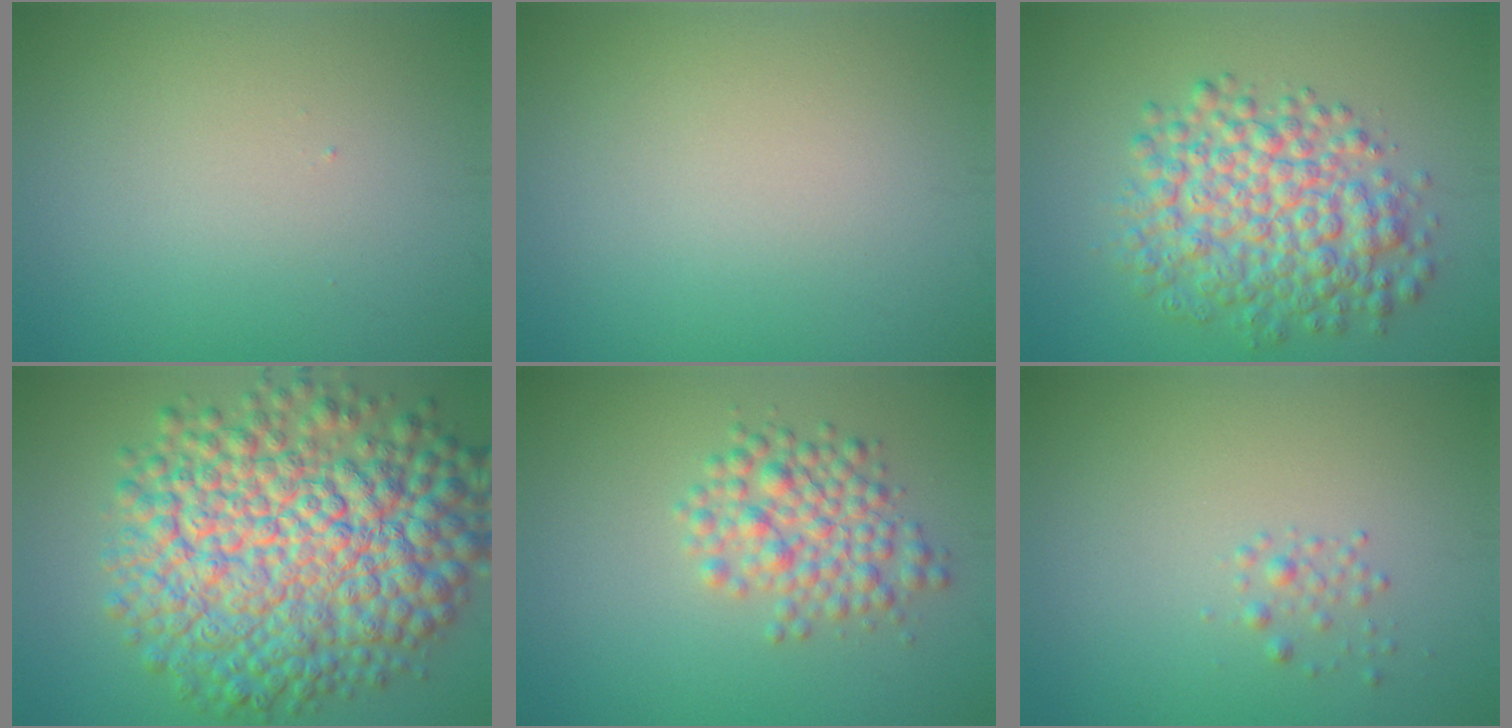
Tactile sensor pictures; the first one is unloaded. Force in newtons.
{"total": 0.0}
{"total": 6.8, "press": 6.8, "slide": 0.0}
{"total": 13.4, "press": 13.4, "slide": 0.2}
{"total": 3.9, "press": 3.9, "slide": 0.2}
{"total": 0.9, "press": 0.9, "slide": 0.1}